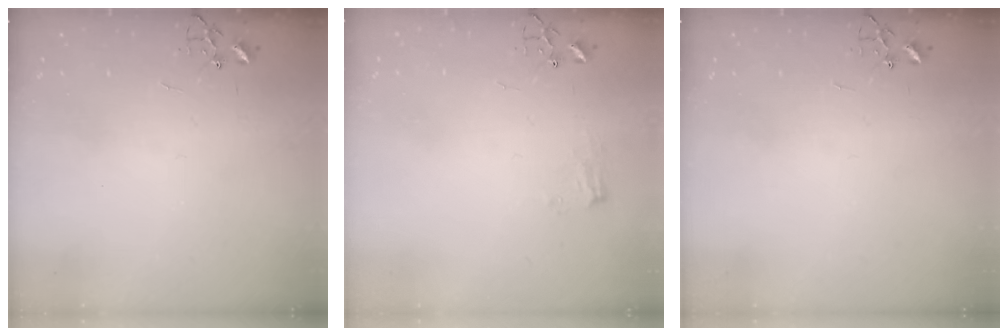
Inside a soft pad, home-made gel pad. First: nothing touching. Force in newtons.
{"total": 6.8, "press": 6.8, "slide": 0.8}
{"total": 0.0}